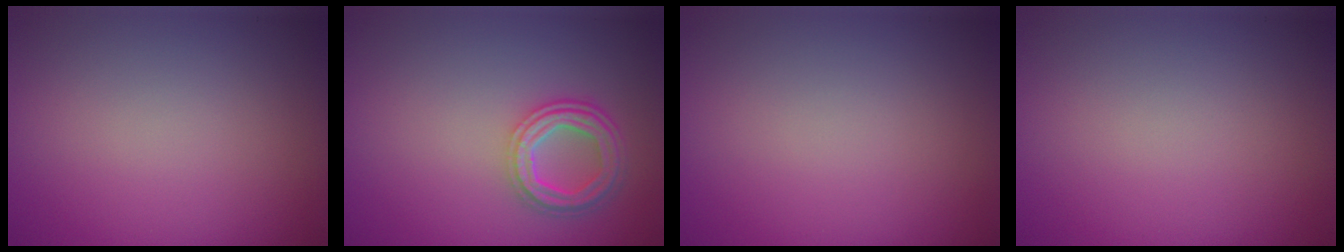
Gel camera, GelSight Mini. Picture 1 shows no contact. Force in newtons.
{"total": 4.1, "press": 3.2, "slide": 2.6}
{"total": 0.0}
{"total": 0.0}